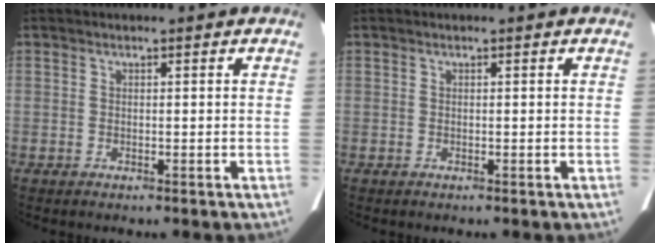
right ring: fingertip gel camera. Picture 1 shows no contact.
{"total": 0.0}